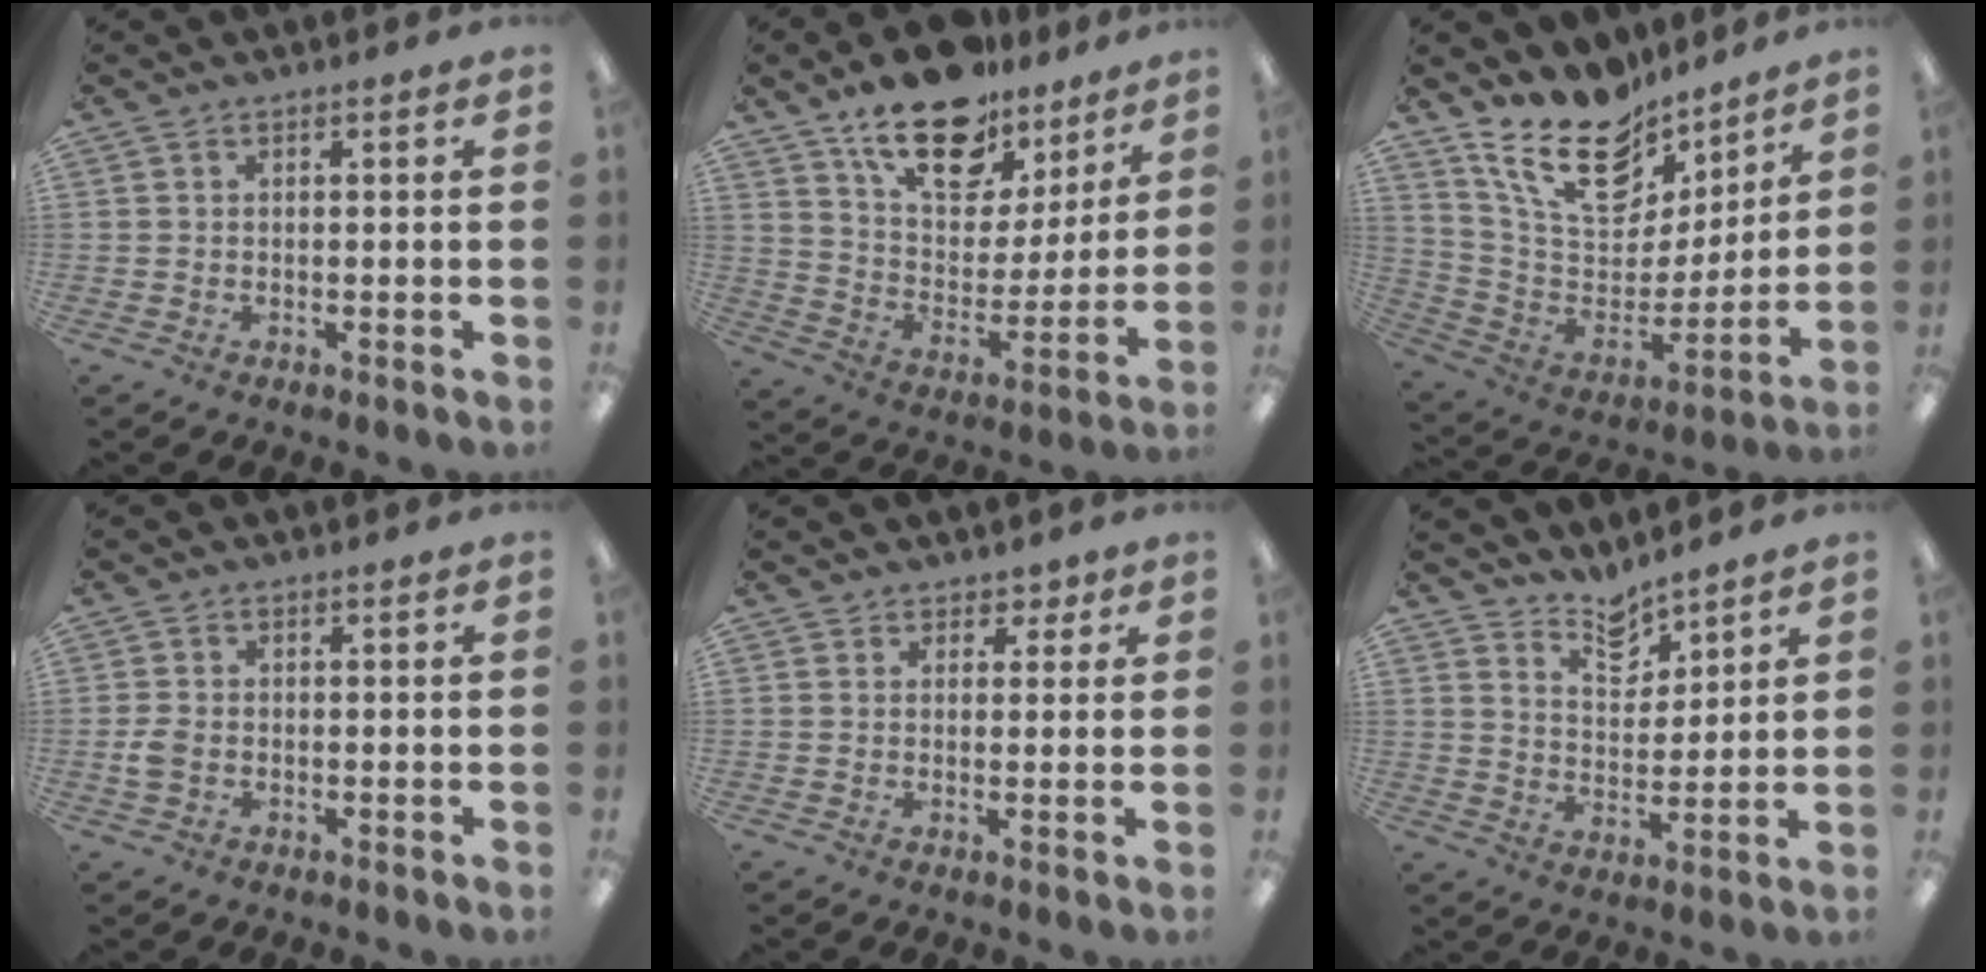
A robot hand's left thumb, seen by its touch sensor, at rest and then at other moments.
{"total": 19.4, "force": [13.9, 9.9, 9.1], "torque": [-0.147, -0.086, 0.245]}
{"total": 21.0, "force": [15.3, 10.7, 9.7], "torque": [-0.179, -0.099, 0.277]}
{"total": 3.0, "force": [-0.6, 2.0, 2.2], "torque": [-0.044, 0.003, -0.011]}
{"total": 2.7, "force": [1.6, 2.1, 0.6], "torque": [0.003, -0.001, 0.028]}
{"total": 7.4, "force": [6.6, 2.8, 1.5], "torque": [-0.020, -0.046, 0.122]}